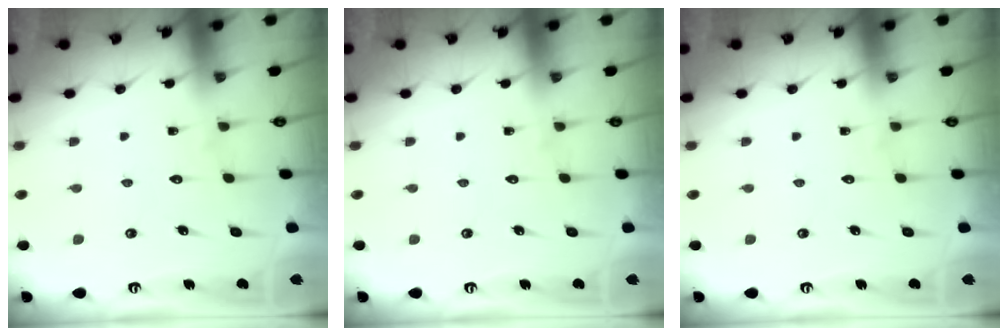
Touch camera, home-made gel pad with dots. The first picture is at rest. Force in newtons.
{"total": 0.0}
{"total": 0.0}